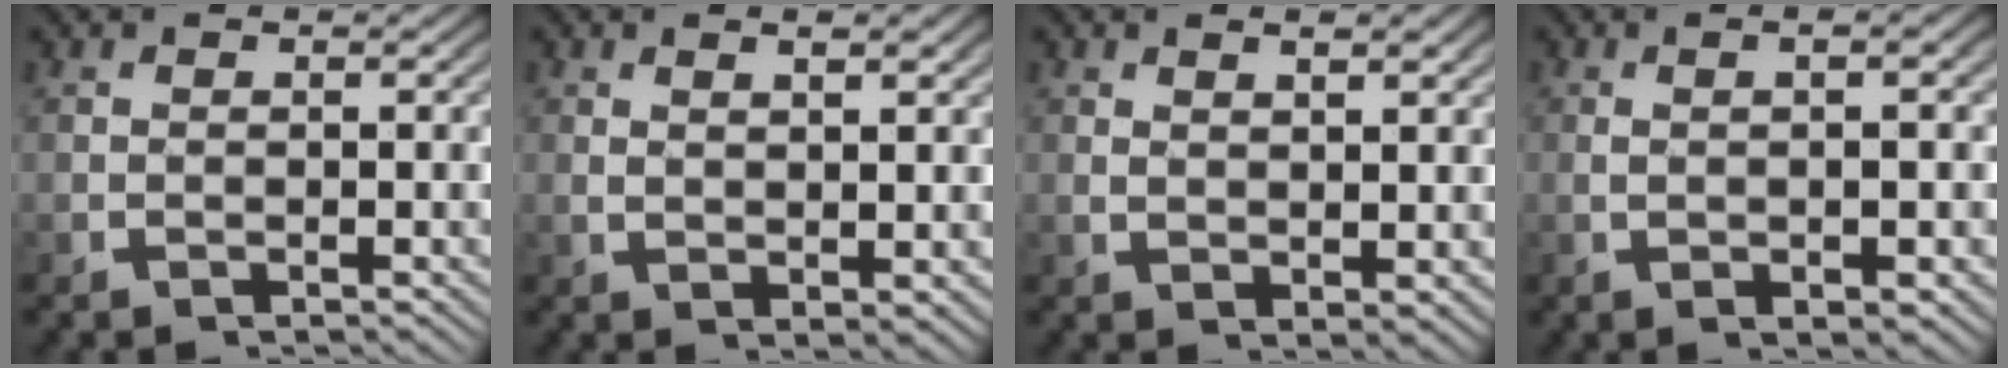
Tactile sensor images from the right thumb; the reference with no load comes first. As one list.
[{"total": 2.2, "force": [1.1, 0.2, 1.8], "torque": [-0.033, -0.004, 0.029]}, {"total": 2.0, "force": [1.3, 0.2, 1.5], "torque": [-0.029, -0.004, 0.032]}, {"total": 3.8, "force": [0.4, 0.7, 3.7], "torque": [-0.062, 0.006, 0.010]}]